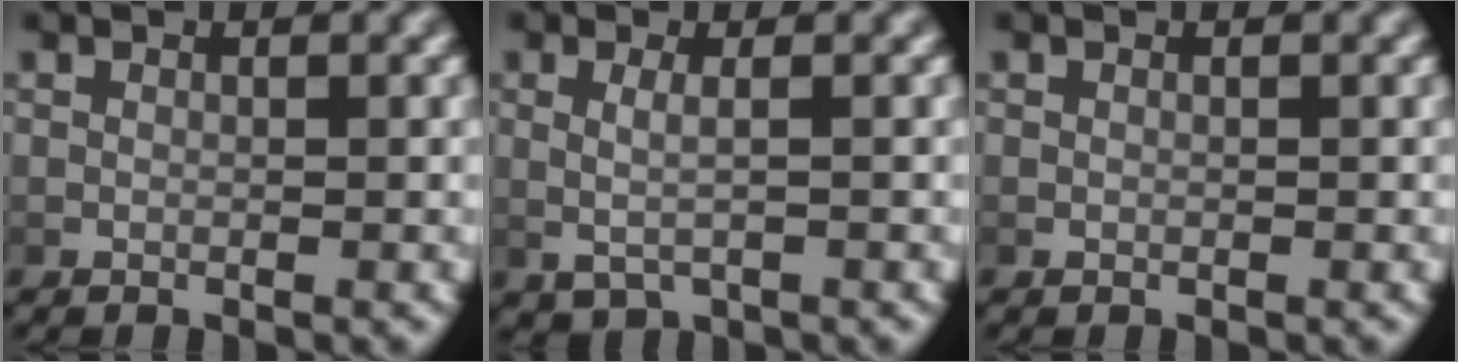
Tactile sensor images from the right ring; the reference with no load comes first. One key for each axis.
{"total": 2.0, "fx": 0.1, "fy": 1.0, "fz": 1.8, "tx": -0.042, "ty": -0.010, "tz": 0.014}
{"total": 0.0}